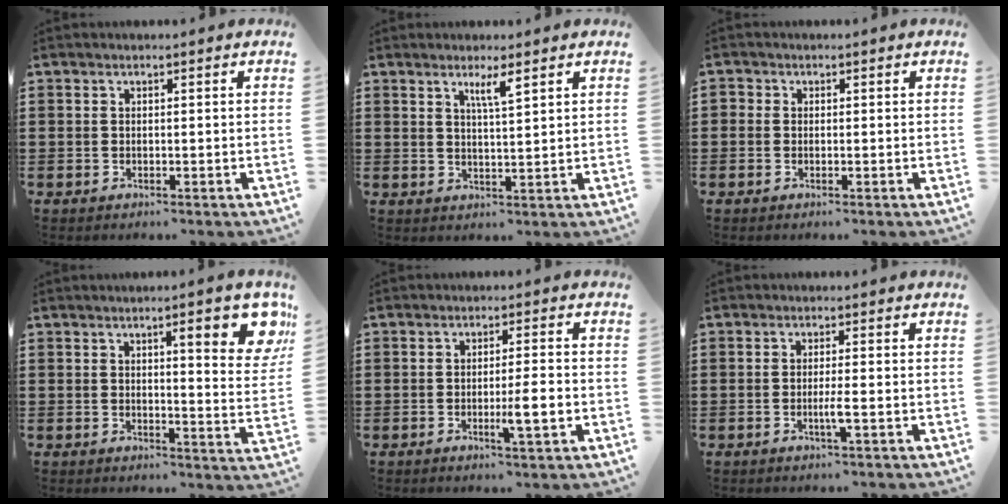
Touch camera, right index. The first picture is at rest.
{"total": 3.3, "force": [2.1, 0.2, 2.5], "torque": [-0.045, -0.003, 0.034]}
{"total": 0.6, "force": [-0.2, 0.6, 0.1], "torque": [-0.003, 0.002, -0.005]}
{"total": 8.3, "force": [4.0, 1.6, 7.0], "torque": [-0.101, -0.009, 0.059]}
{"total": 5.0, "force": [-1.3, 0.1, 4.8], "torque": [-0.079, -0.009, -0.021]}
{"total": 2.6, "force": [-0.8, -0.1, 2.4], "torque": [-0.041, -0.005, -0.015]}